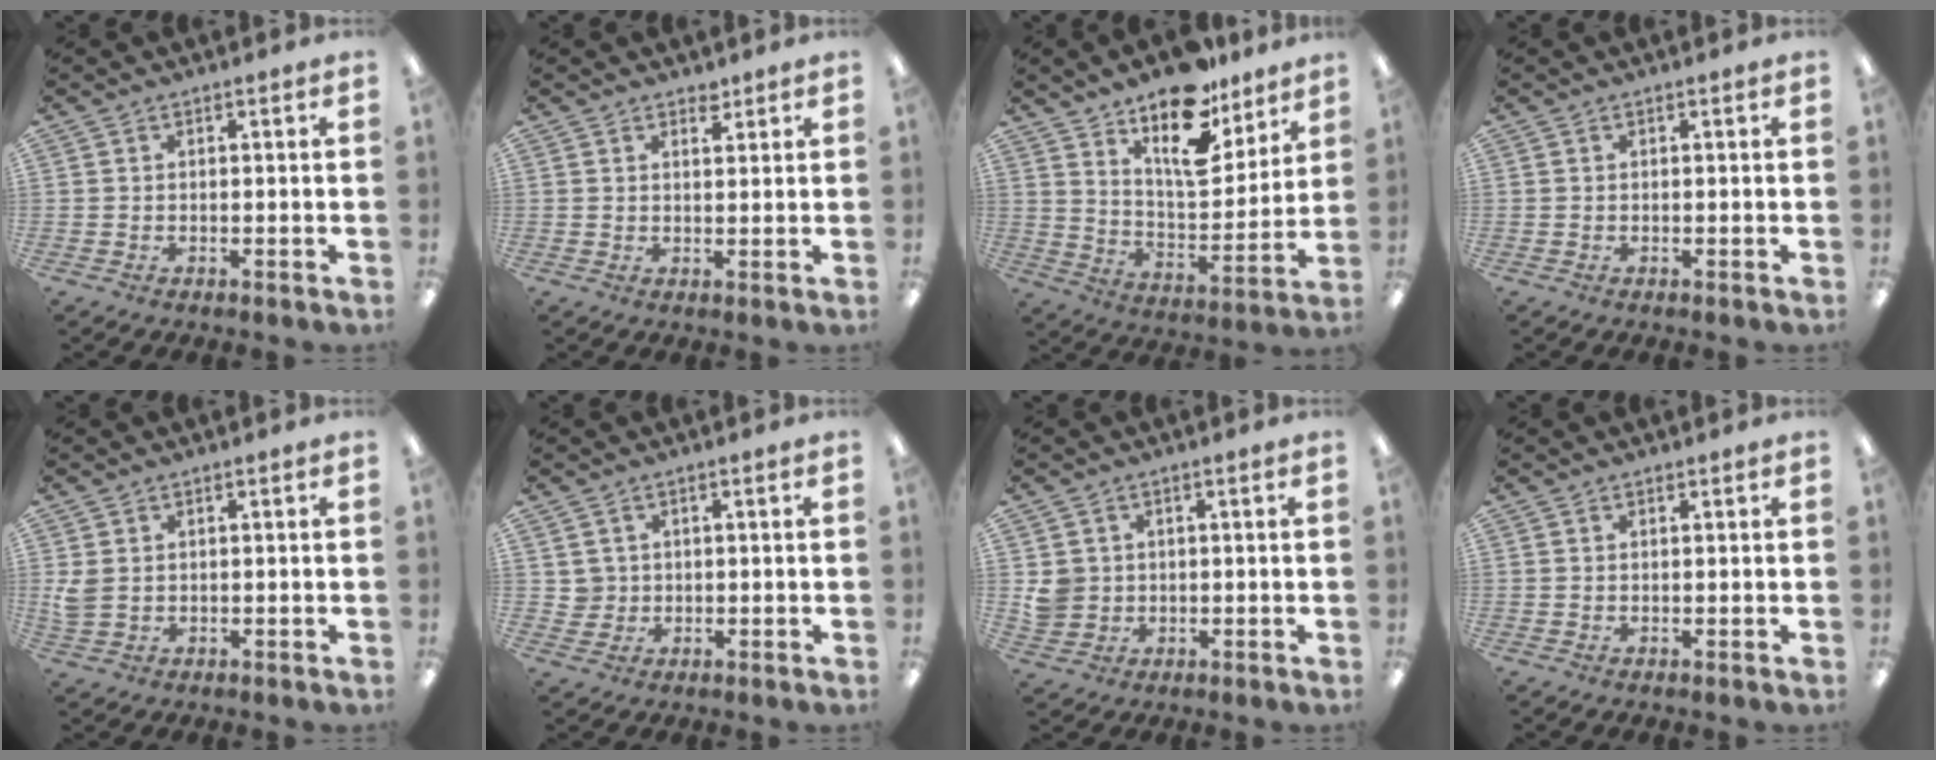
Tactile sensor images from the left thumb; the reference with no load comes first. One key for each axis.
{"total": 2.6, "fx": 2.2, "fy": 1.1, "fz": 0.8, "tx": 0.006, "ty": -0.014, "tz": 0.036}
{"total": 18.1, "fx": 12.9, "fy": 7.6, "fz": 10.2, "tx": -0.162, "ty": -0.079, "tz": 0.222}
{"total": 0.0}
{"total": 3.3, "fx": 0.9, "fy": 2.6, "fz": 2.0, "tx": -0.031, "ty": 0.001, "tz": 0.016}
{"total": 2.9, "fx": 1.2, "fy": 2.7, "fz": -0.1, "tx": -0.007, "ty": 0.006, "tz": 0.022}
{"total": 4.5, "fx": 0.8, "fy": 4.3, "fz": 0.8, "tx": -0.009, "ty": 0.005, "tz": 0.016}
{"total": 0.5, "fx": 0.5, "fy": 0.2, "fz": 0.1, "tx": 0.006, "ty": -0.004, "tz": 0.008}